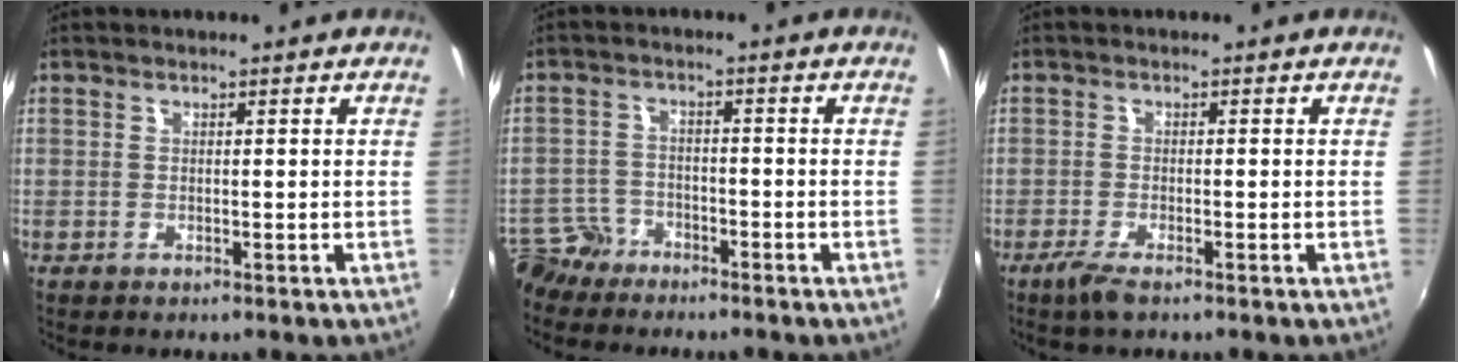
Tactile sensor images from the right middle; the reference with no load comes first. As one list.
[{"total": 6.3, "force": [-5.3, 3.3, 0.7], "torque": [-0.024, 0.010, -0.102]}, {"total": 3.4, "force": [-2.4, 0.6, 2.3], "torque": [-0.059, -0.010, -0.048]}]